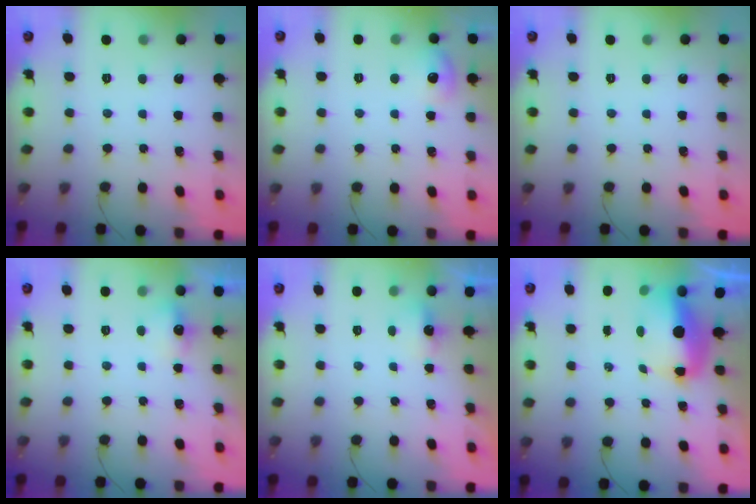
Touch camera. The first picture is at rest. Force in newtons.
{"total": 6.4, "press": 6.2, "slide": 1.4}
{"total": 0.0}
{"total": 6.4, "press": 5.8, "slide": 2.6}
{"total": 1.8, "press": 1.6, "slide": 0.8}
{"total": 8.6, "press": 8.4, "slide": 1.6}